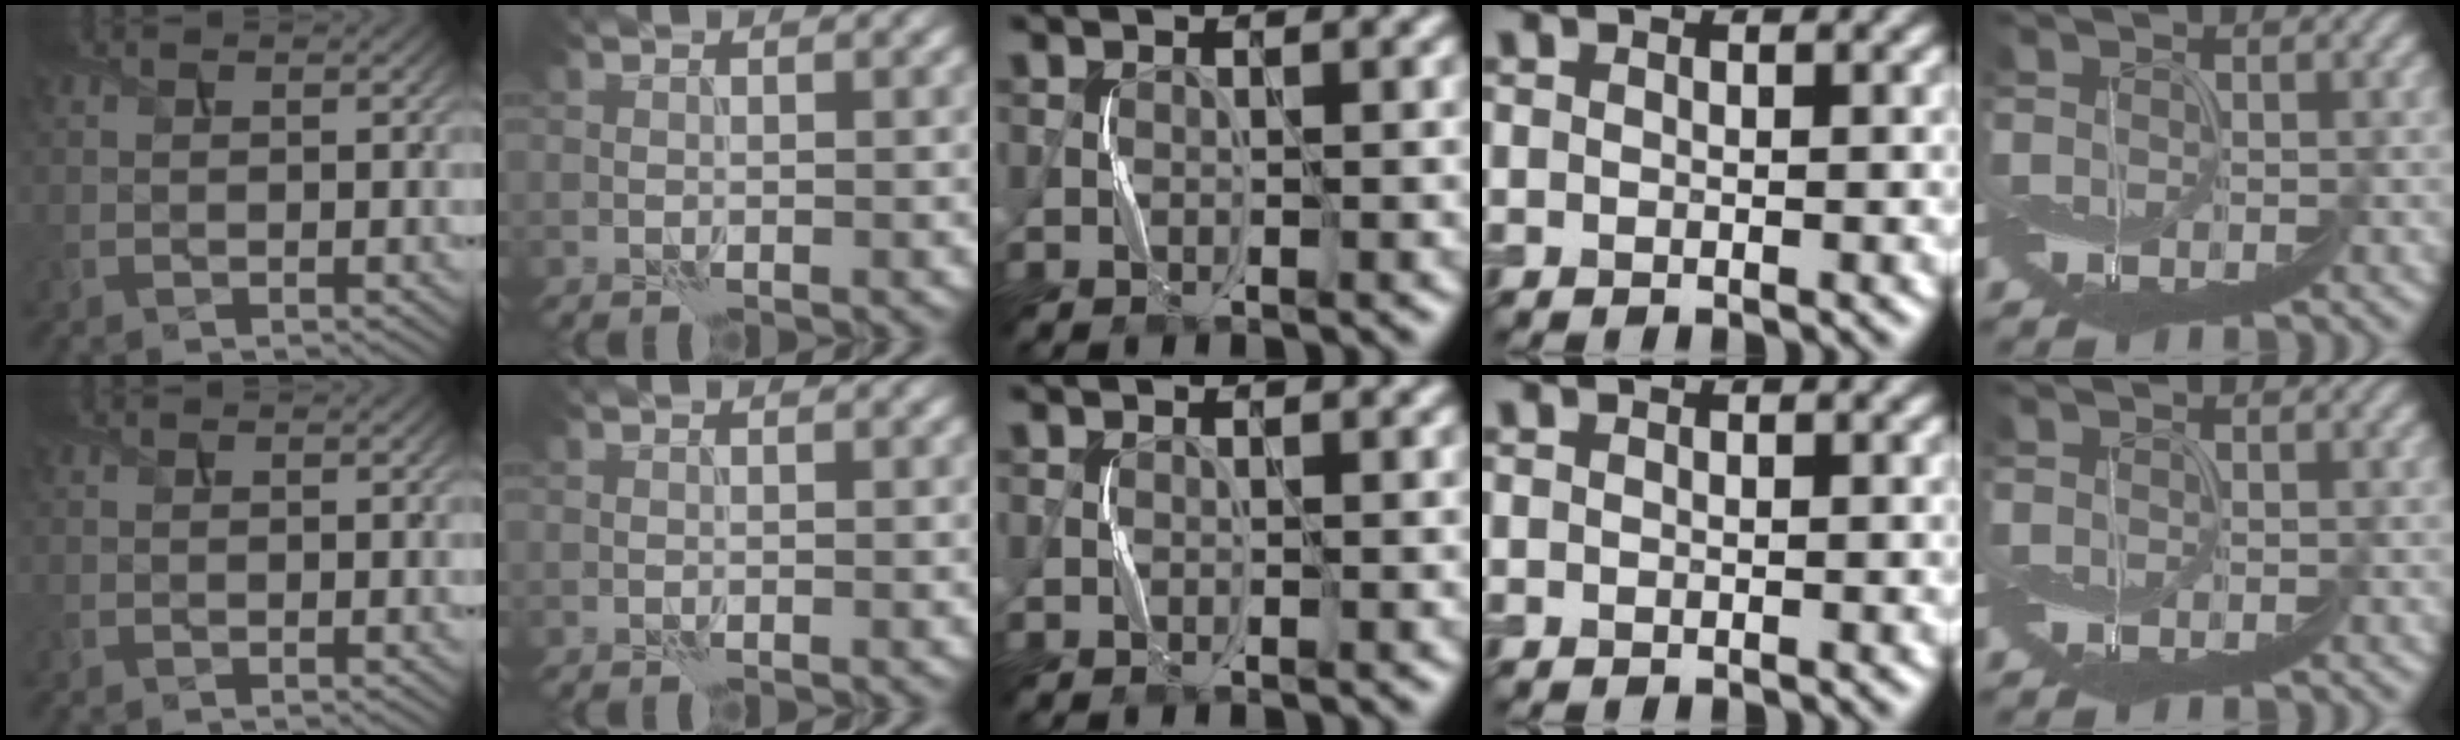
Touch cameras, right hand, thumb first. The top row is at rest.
{}